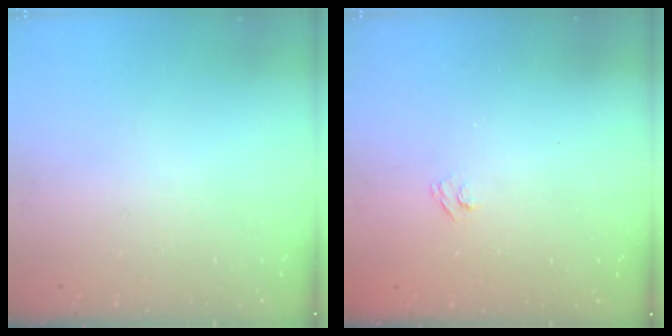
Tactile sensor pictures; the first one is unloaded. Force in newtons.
{"total": 2.7, "press": 2.5, "slide": 0.9}